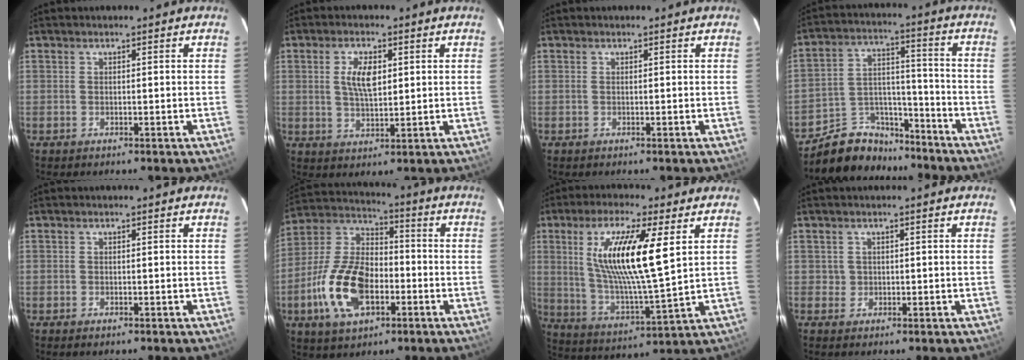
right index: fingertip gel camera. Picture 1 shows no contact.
{"total": 6.0, "force": [1.5, 2.8, 5.1], "torque": [-0.091, 0.003, 0.031]}
{"total": 0.0}
{"total": 12.1, "force": [-10.0, 6.5, 2.0], "torque": [-0.044, 0.061, -0.157]}
{"total": 0.6, "force": [-0.5, 0.2, 0.3], "torque": [-0.004, -0.002, -0.010]}
{"total": 16.8, "force": [-5.8, 9.4, 12.6], "torque": [-0.271, 0.007, -0.102]}
{"total": 17.0, "force": [5.4, 2.8, 15.9], "torque": [-0.296, -0.005, 0.106]}
{"total": 1.1, "force": [0.0, 1.1, -0.2], "torque": [0.007, 0.006, 0.004]}